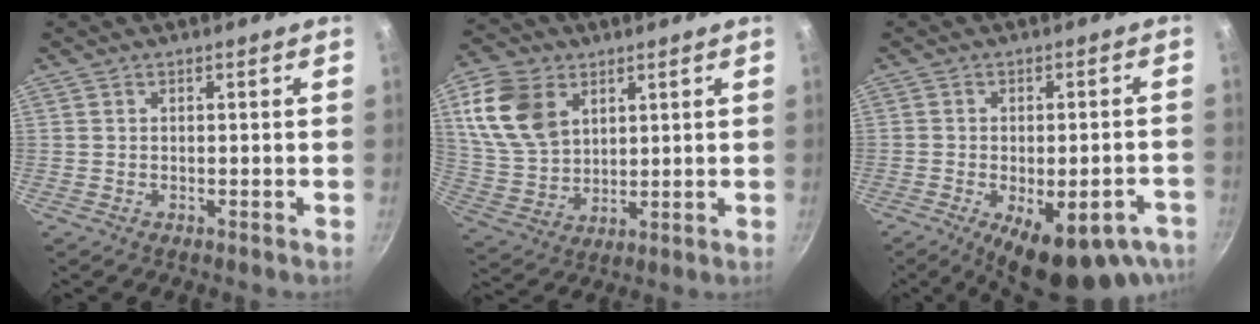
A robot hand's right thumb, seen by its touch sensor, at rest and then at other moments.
{"total": 13.8, "force": [5.3, 9.7, 8.2], "torque": [-0.140, -0.010, 0.114]}
{"total": 17.2, "force": [-8.9, 6.9, 13.0], "torque": [-0.139, 0.013, -0.110]}